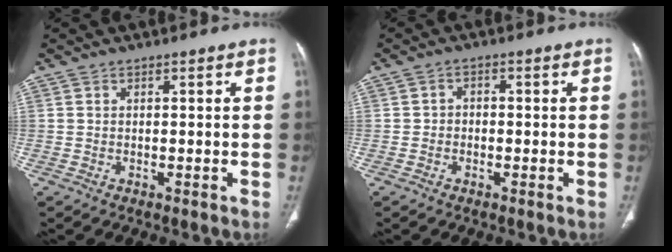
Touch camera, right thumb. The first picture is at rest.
{"total": 1.6, "force": [-0.4, 1.4, 0.7], "torque": [0.002, 0.010, -0.012]}